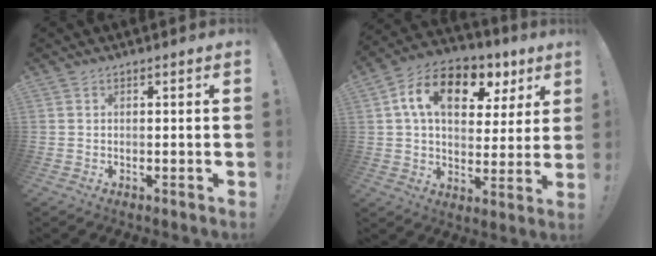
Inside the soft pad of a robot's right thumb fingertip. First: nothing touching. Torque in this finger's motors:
{"motor_torque": [0.95, 1.54, 0.65, -0.23, 0.09]}